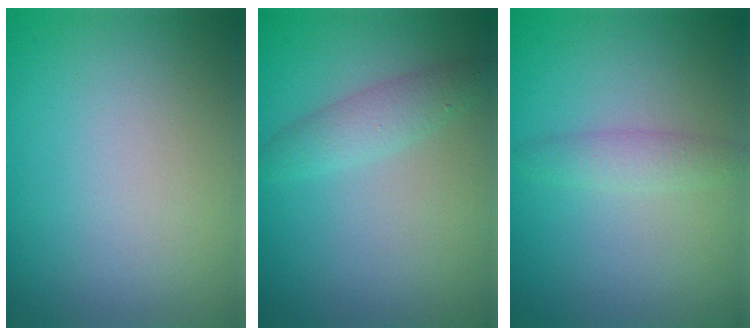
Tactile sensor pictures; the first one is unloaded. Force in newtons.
{"total": 2.3, "press": 2.3, "slide": 0.1}
{"total": 1.8, "press": 1.8, "slide": 0.1}